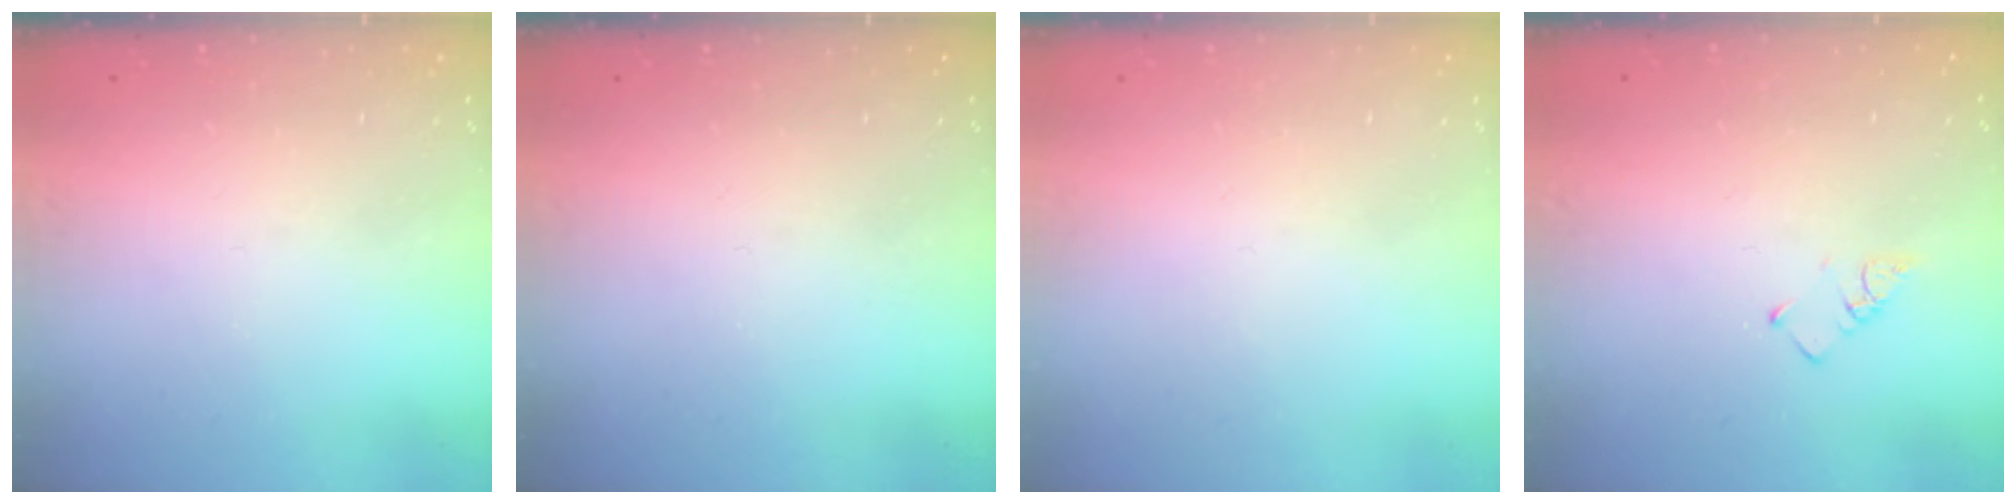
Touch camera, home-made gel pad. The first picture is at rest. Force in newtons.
{"total": 0.0}
{"total": 1.9, "press": 1.9, "slide": 0.1}
{"total": 1.9, "press": 1.9, "slide": 0.3}